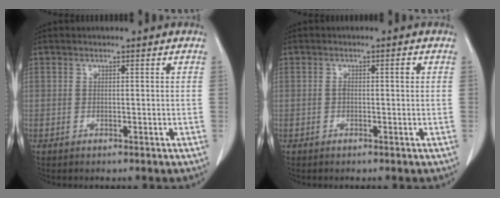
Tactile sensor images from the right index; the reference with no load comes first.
{"total": 1.3, "force": [0.1, 0.5, 1.2], "torque": [-0.016, 0.004, 0.003]}